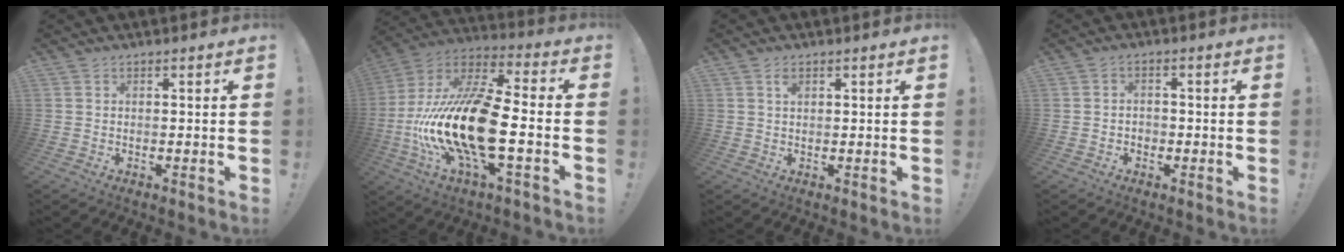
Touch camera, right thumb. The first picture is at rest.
{"total": 26.0, "force": [-5.4, 9.9, 23.4], "torque": [-0.477, 0.023, -0.086]}
{"total": 1.7, "force": [1.0, 1.2, 0.6], "torque": [0.010, -0.010, 0.014]}
{"total": 2.3, "force": [-1.1, 1.7, 1.1], "torque": [-0.017, 0.006, -0.021]}